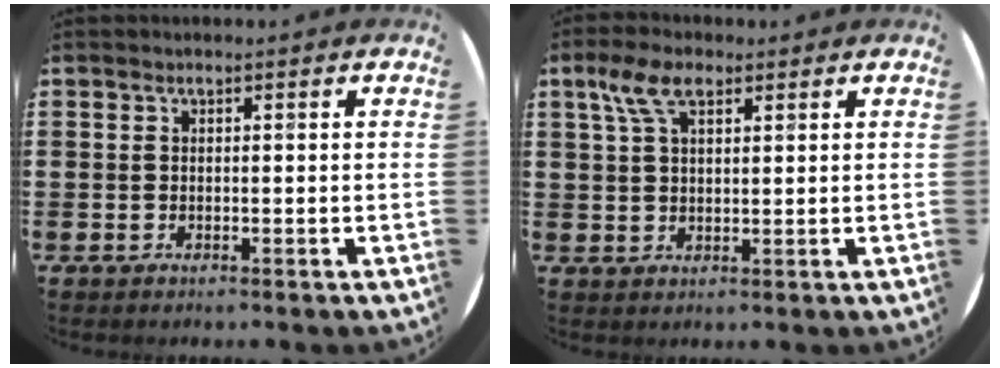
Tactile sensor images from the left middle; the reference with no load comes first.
{"total": 5.5, "force": [3.1, 2.5, 3.8], "torque": [-0.082, 0.011, 0.055]}